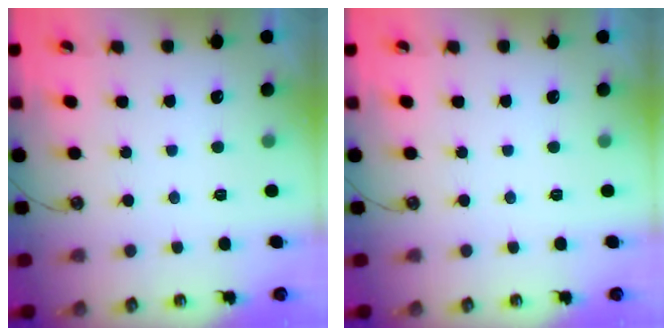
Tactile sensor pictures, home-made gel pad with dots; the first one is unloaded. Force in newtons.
{"total": 0.0}